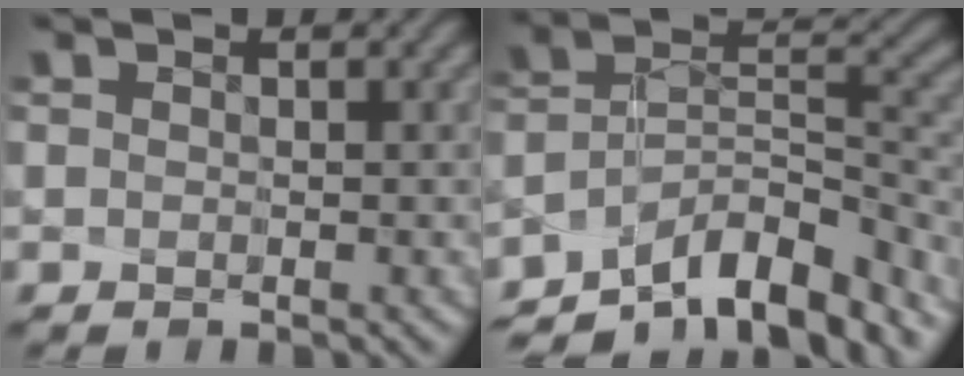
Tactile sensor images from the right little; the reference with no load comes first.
{"total": 10.7, "force": [-9.2, 2.4, 4.9], "torque": [-0.058, -0.006, -0.154]}